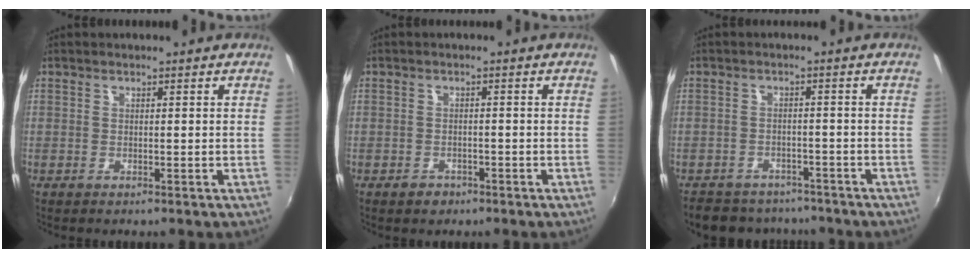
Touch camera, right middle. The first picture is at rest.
{"total": 2.1, "force": [-1.3, 1.5, 0.4], "torque": [-0.011, 0.000, -0.019]}
{"total": 11.0, "force": [-9.4, 4.9, 3.1], "torque": [-0.076, 0.006, -0.131]}